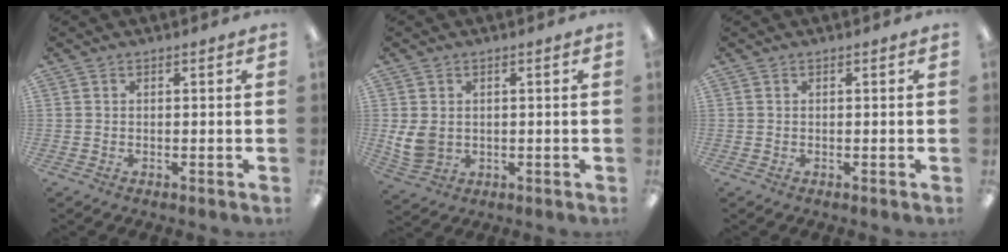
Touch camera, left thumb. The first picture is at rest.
{"total": 6.0, "force": [0.8, 4.7, 3.6], "torque": [-0.071, 0.005, 0.019]}
{"total": 0.0}